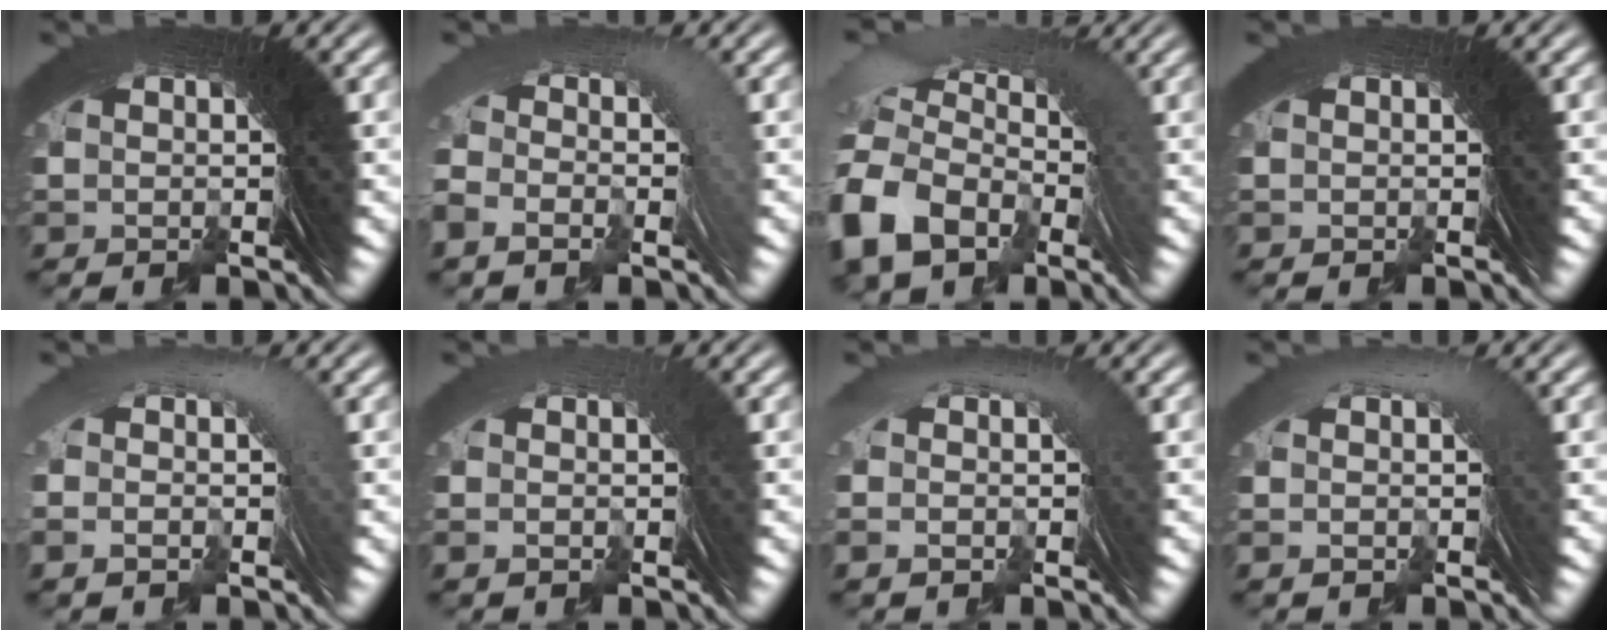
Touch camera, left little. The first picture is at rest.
{"total": 0.8, "force": [-0.4, 0.3, 0.6], "torque": [-0.002, 0.006, -0.008]}
{"total": 7.0, "force": [0.3, 5.4, 4.5], "torque": [-0.115, -0.018, 0.016]}
{"total": 0.6, "force": [-0.3, -0.2, -0.4], "torque": [0.008, 0.002, -0.005]}
{"total": 1.1, "force": [0.3, 0.4, 1.0], "torque": [0.000, 0.013, 0.000]}
{"total": 0.8, "force": [-0.7, -0.2, -0.4], "torque": [0.028, 0.012, -0.016]}
{"total": 1.0, "force": [0.0, 0.6, 0.8], "torque": [0.005, 0.014, -0.005]}
{"total": 1.1, "force": [0.1, 0.4, 1.0], "torque": [0.012, 0.016, -0.005]}